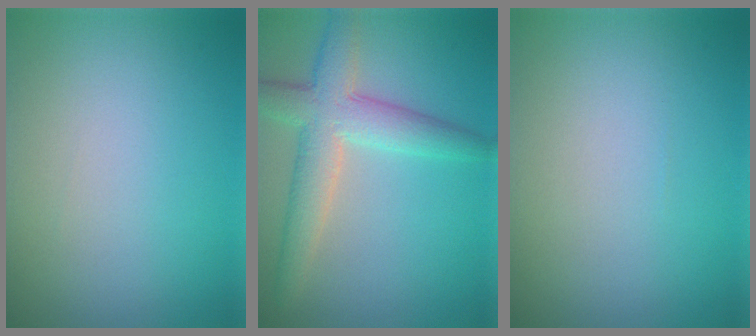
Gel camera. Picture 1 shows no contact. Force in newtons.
{"total": 5.3, "press": 5.3, "slide": 0.2}
{"total": 0.0}